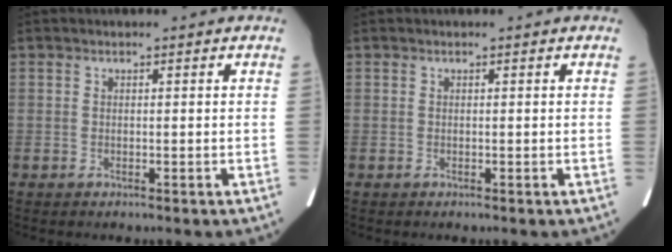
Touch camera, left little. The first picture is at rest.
{"total": 0.0}